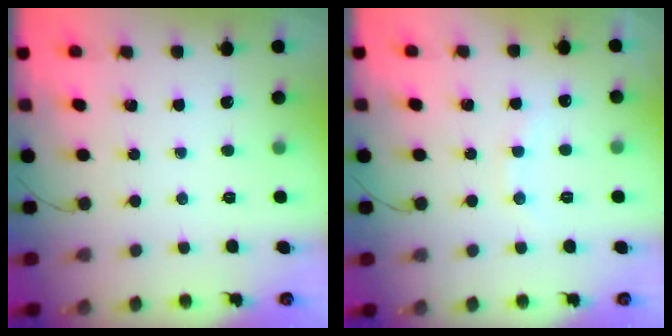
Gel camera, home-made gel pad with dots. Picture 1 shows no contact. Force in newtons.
{"total": 7.7, "press": 7.6, "slide": 1.2}